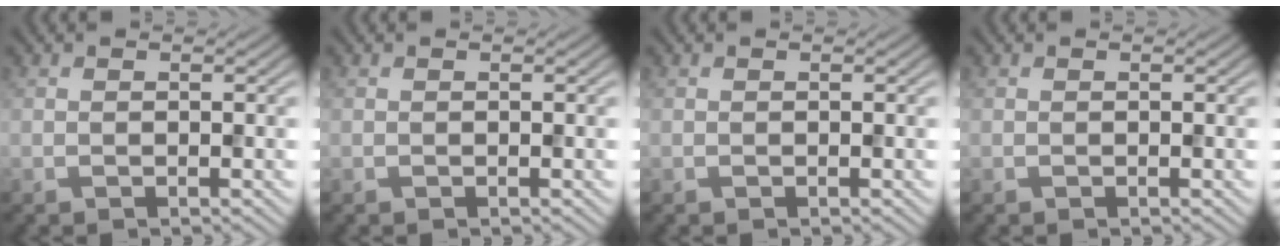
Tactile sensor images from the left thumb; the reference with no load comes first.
{"total": 0.0}
{"total": 0.0}
{"total": 0.0}